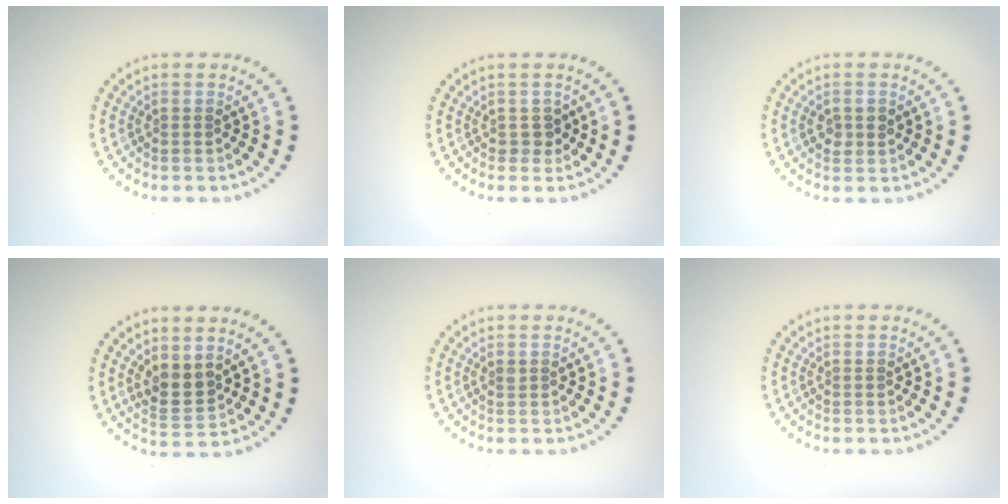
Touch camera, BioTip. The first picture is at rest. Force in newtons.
{"total": 1.2, "press": 1.0, "slide": 0.6}
{"total": 1.4, "press": 1.4, "slide": 0.1}
{"total": 2.6, "press": 2.2, "slide": 1.2}
{"total": 0.6, "press": 0.5, "slide": 0.3}
{"total": 0.0}